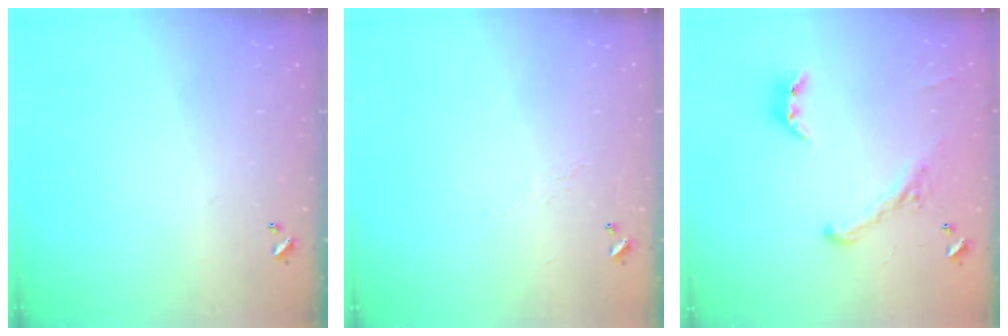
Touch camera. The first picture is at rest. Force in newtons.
{"total": 2.9, "press": 2.9, "slide": 0.5}
{"total": 2.9, "press": 2.7, "slide": 1.2}